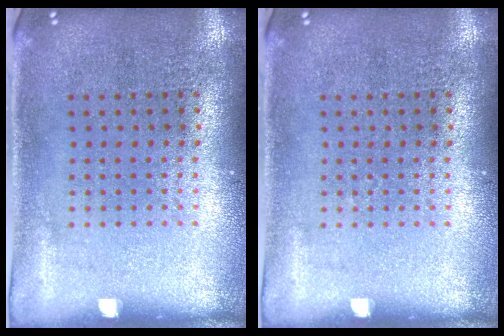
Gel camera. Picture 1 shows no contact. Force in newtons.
{"total": 0.0}